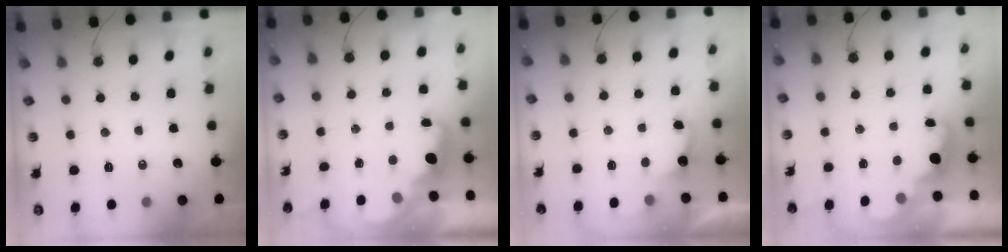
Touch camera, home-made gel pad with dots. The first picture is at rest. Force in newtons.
{"total": 2.3, "press": 2.2, "slide": 0.6}
{"total": 2.9, "press": 2.7, "slide": 1.0}
{"total": 2.3, "press": 2.2, "slide": 0.6}